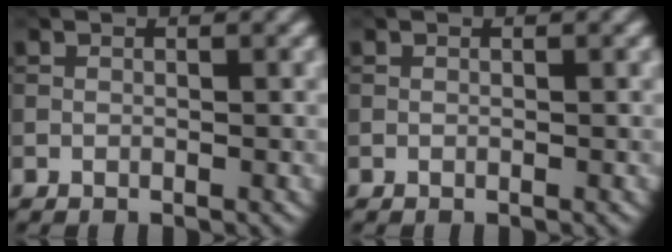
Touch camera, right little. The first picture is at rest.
{"total": 0.0}